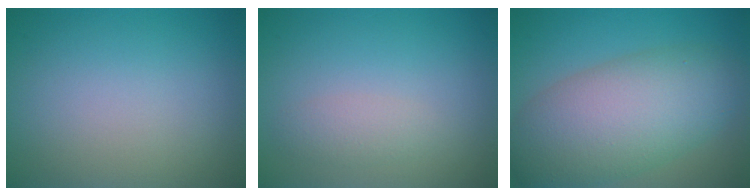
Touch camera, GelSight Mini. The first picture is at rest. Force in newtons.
{"total": 1.5, "press": 1.5, "slide": 0.1}
{"total": 9.2, "press": 9.2, "slide": 0.4}